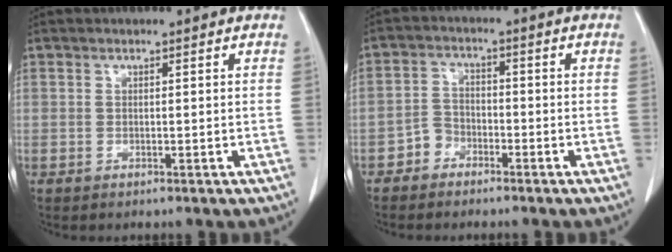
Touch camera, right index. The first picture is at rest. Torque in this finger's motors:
{"motor_torque": [-0.10, -0.05, -0.19, -0.06]}